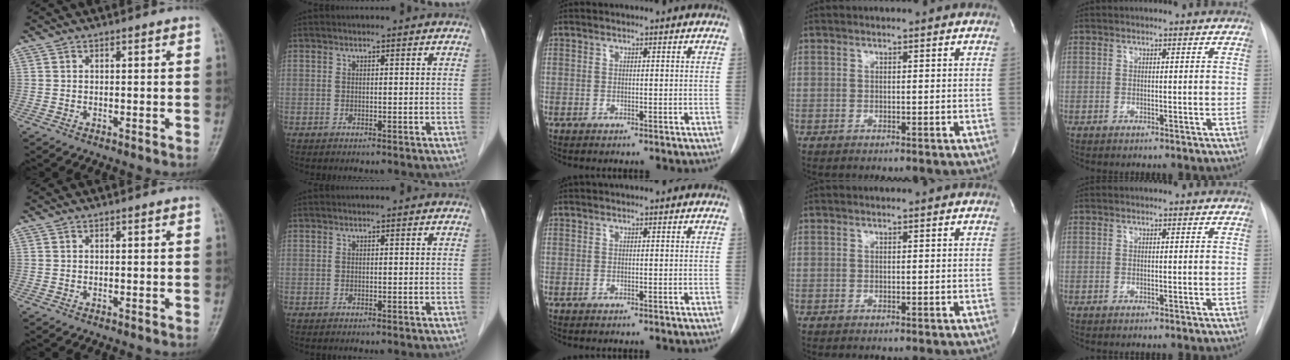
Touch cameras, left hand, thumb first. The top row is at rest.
{}